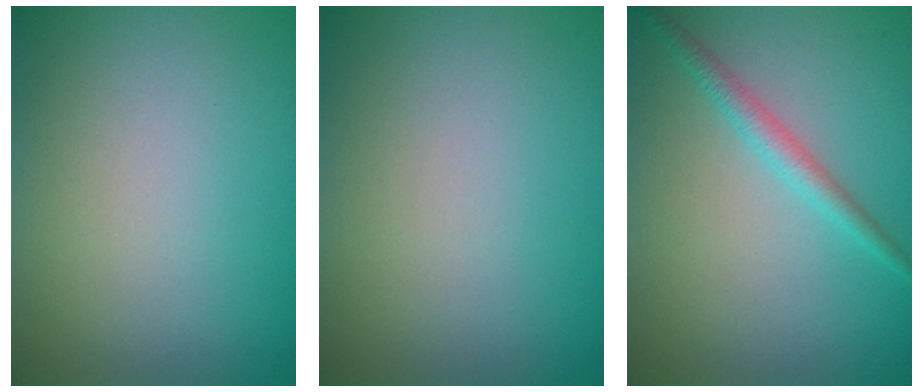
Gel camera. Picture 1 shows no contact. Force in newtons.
{"total": 0.0}
{"total": 1.9, "press": 1.9, "slide": 0.0}